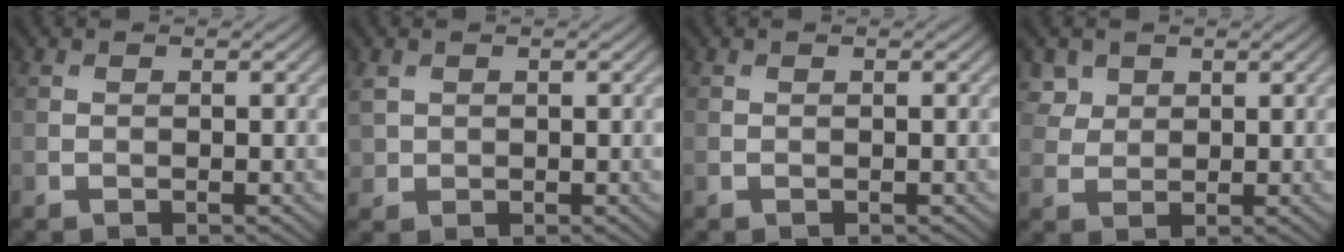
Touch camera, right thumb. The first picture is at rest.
{"total": 2.2, "force": [0.8, 1.8, 0.9], "torque": [-0.027, -0.002, 0.017]}
{"total": 0.0}
{"total": 2.9, "force": [1.7, 2.1, 0.8], "torque": [-0.029, -0.009, 0.042]}